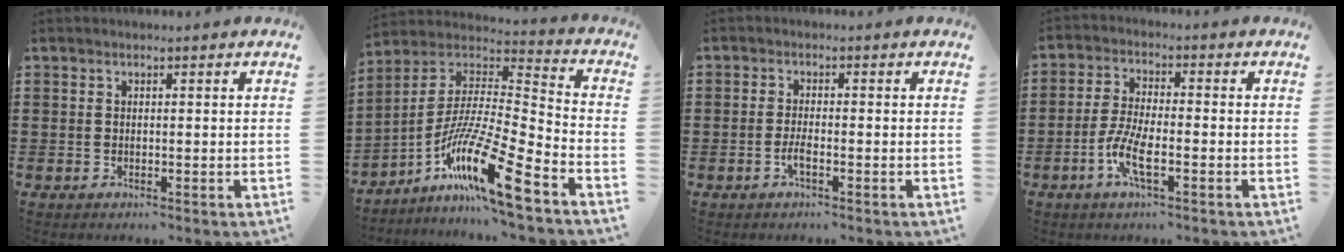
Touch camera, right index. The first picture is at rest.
{"total": 14.8, "force": [-9.6, 1.0, 11.2], "torque": [-0.215, -0.004, -0.180]}
{"total": 2.1, "force": [-1.0, 0.4, 1.7], "torque": [-0.037, -0.002, -0.020]}
{"total": 6.2, "force": [-2.7, 1.7, 5.4], "torque": [-0.129, -0.012, -0.057]}